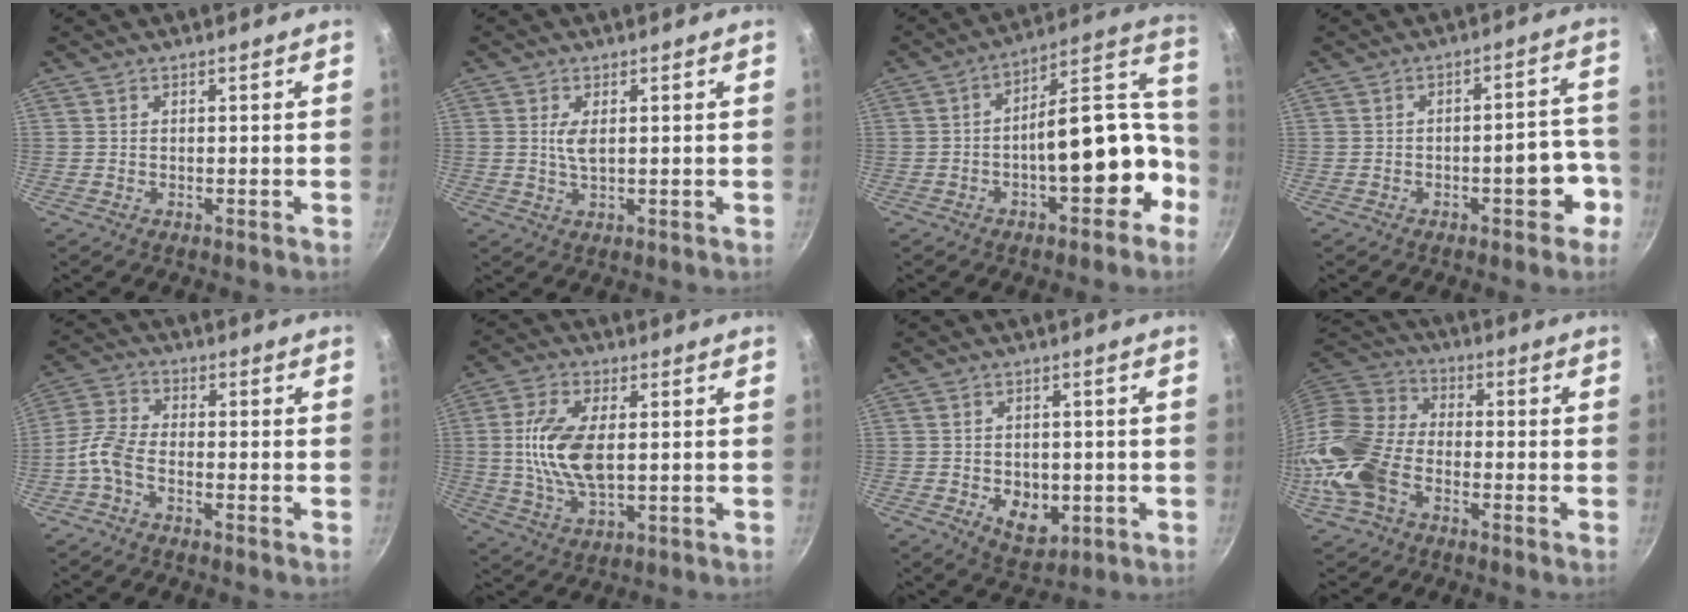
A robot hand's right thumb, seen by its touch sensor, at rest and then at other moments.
{"total": 3.0, "force": [0.6, 1.3, 2.7], "torque": [-0.050, -0.005, 0.014]}
{"total": 17.9, "force": [-4.9, 8.8, 14.8], "torque": [-0.138, 0.087, -0.068]}
{"total": 7.5, "force": [-3.4, 3.5, 5.7], "torque": [-0.030, 0.047, -0.037]}
{"total": 5.4, "force": [-2.9, 2.5, 3.9], "torque": [-0.094, 0.027, -0.074]}
{"total": 12.4, "force": [1.0, 6.2, 10.8], "torque": [-0.209, 0.000, 0.018]}
{"total": 7.5, "force": [-1.8, 5.3, 4.9], "torque": [-0.046, -0.004, -0.014]}
{"total": 14.6, "force": [-5.6, 9.4, 9.7], "torque": [-0.181, 0.039, -0.132]}